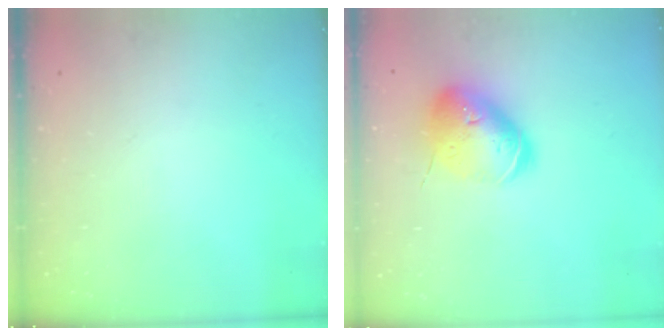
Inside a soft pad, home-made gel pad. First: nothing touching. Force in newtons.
{"total": 18.4, "press": 18.2, "slide": 2.7}